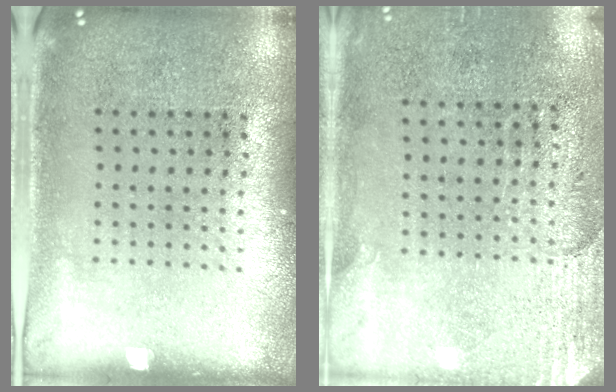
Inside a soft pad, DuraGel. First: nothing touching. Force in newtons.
{"total": 2.8, "press": 2.4, "slide": 1.4}